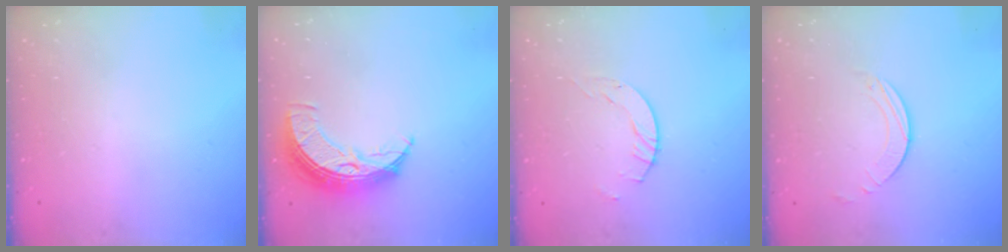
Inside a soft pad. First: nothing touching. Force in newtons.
{"total": 9.4, "press": 9.4, "slide": 0.7}
{"total": 4.1, "press": 4.1, "slide": 0.2}
{"total": 1.6, "press": 1.6, "slide": 0.2}